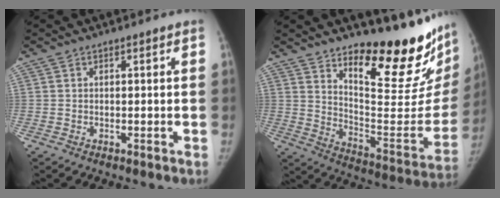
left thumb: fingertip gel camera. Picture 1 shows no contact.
{"total": 24.8, "force": [18.0, 7.3, 15.5], "torque": [-0.180, -0.141, 0.263]}